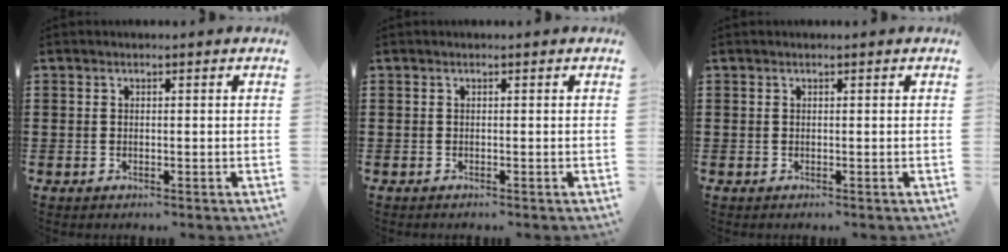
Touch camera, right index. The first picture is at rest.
{"total": 0.0}
{"total": 0.0}